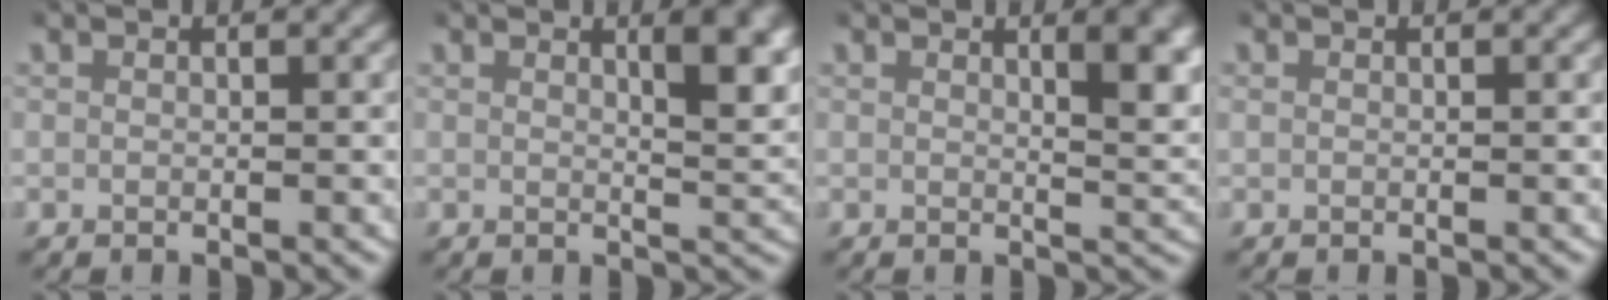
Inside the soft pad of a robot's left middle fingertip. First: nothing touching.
{"total": 3.8, "force": [1.8, 0.7, 3.3], "torque": [-0.037, -0.007, 0.027]}
{"total": 3.8, "force": [1.6, 0.7, 3.4], "torque": [-0.039, -0.010, 0.026]}
{"total": 0.0}